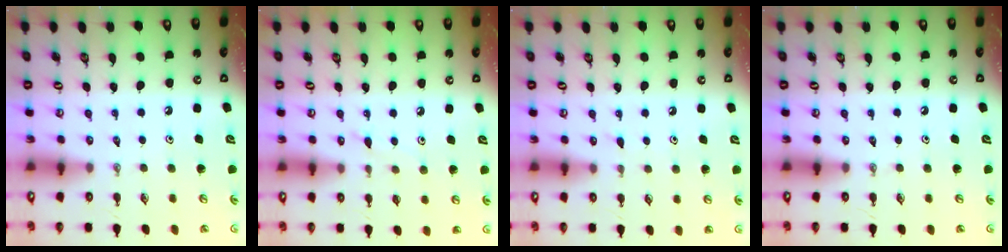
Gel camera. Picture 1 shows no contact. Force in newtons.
{"total": 5.9, "press": 5.8, "slide": 0.7}
{"total": 5.0, "press": 5.0, "slide": 0.5}
{"total": 0.0}